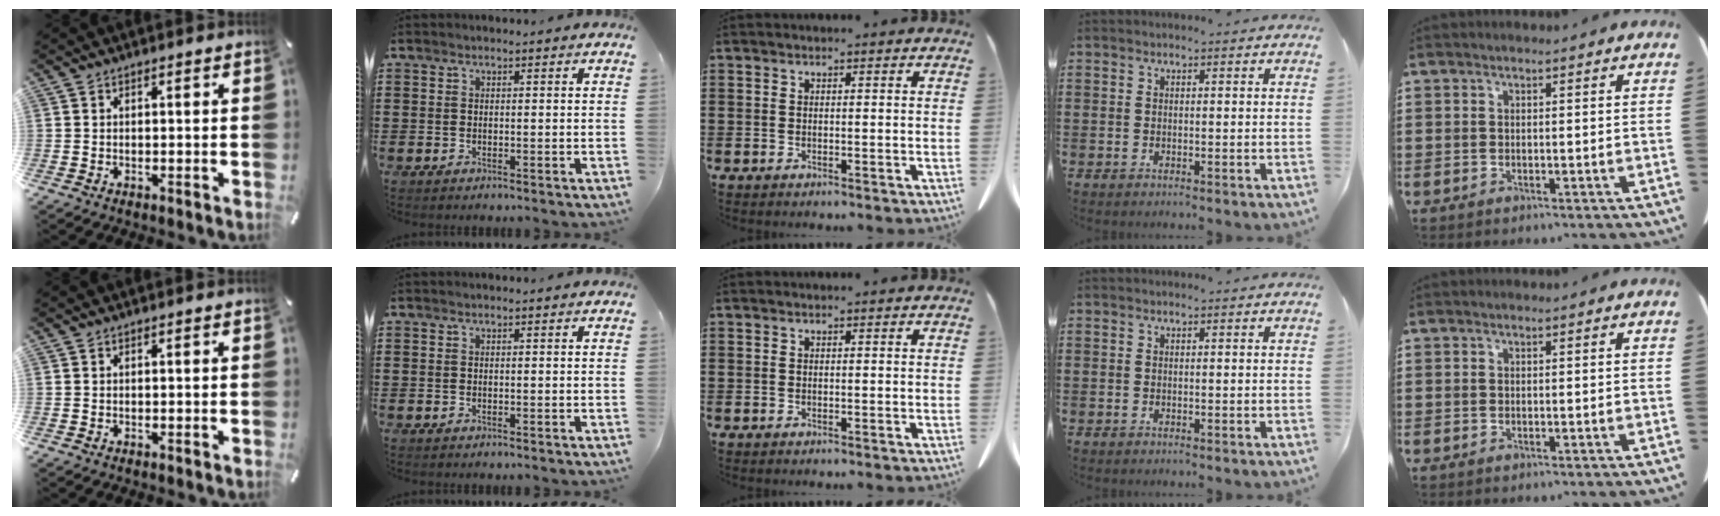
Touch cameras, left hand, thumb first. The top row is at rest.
{}